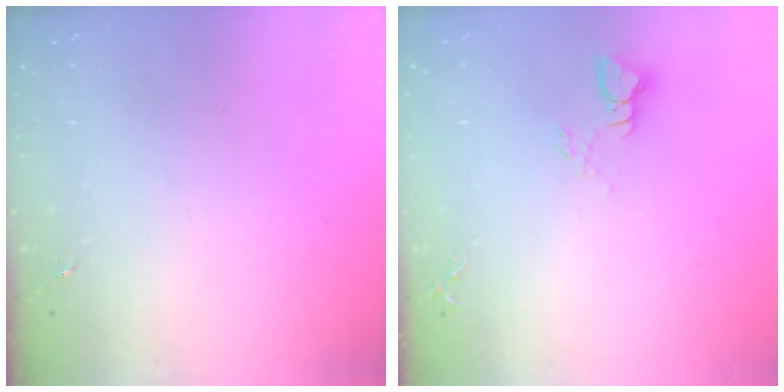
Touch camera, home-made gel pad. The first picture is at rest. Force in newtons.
{"total": 3.5, "press": 3.4, "slide": 0.3}